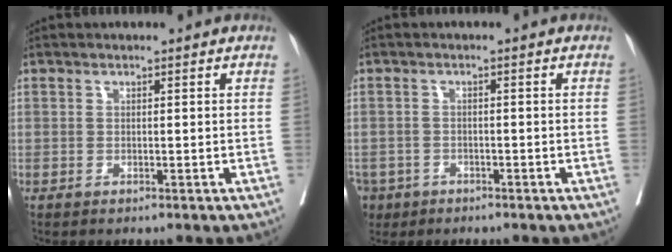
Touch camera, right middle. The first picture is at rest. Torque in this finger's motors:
{"motor_torque": [1.20, -0.93, 1.05, 0.21]}